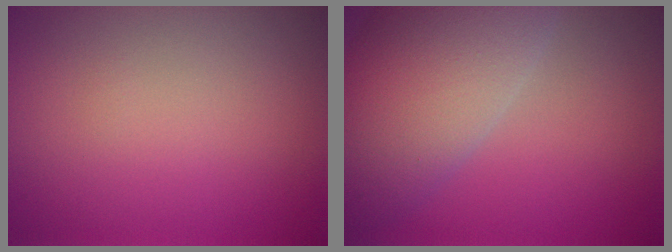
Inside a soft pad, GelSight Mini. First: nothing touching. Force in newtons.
{"total": 9.6, "press": 9.5, "slide": 0.7}